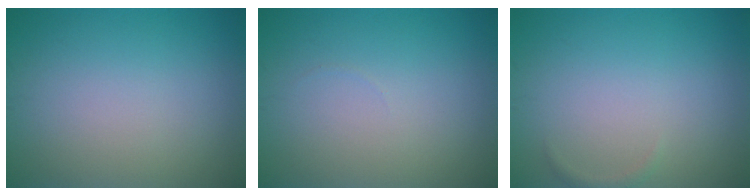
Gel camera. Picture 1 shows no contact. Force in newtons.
{"total": 0.0}
{"total": 0.5, "press": 0.5, "slide": 0.1}